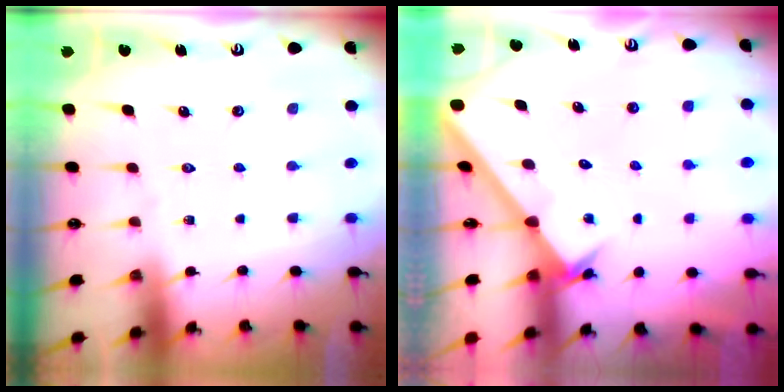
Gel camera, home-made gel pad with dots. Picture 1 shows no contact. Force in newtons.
{"total": 2.1, "press": 2.1, "slide": 0.2}